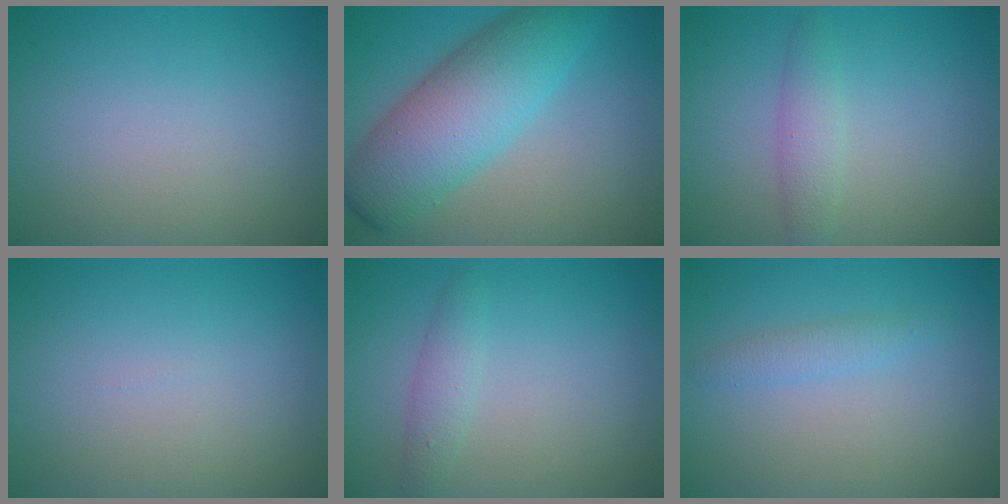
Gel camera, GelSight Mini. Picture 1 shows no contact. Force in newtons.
{"total": 8.4, "press": 8.4, "slide": 0.1}
{"total": 2.0, "press": 2.0, "slide": 0.1}
{"total": 0.0}
{"total": 1.7, "press": 1.7, "slide": 0.1}
{"total": 1.4, "press": 1.4, "slide": 0.0}